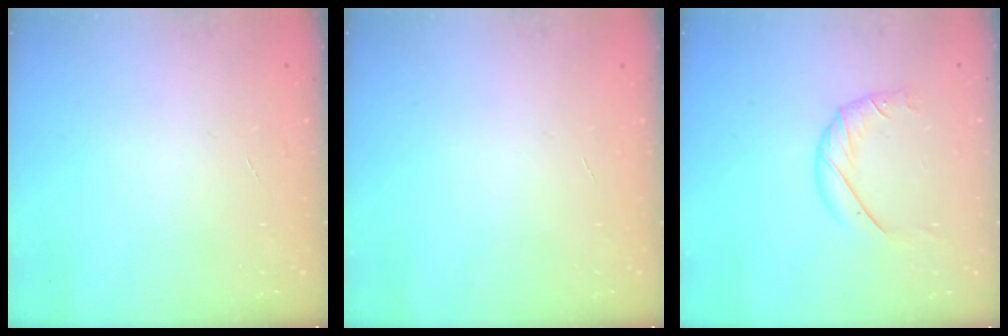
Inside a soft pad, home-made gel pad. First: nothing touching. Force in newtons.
{"total": 0.0}
{"total": 8.7, "press": 8.7, "slide": 0.6}